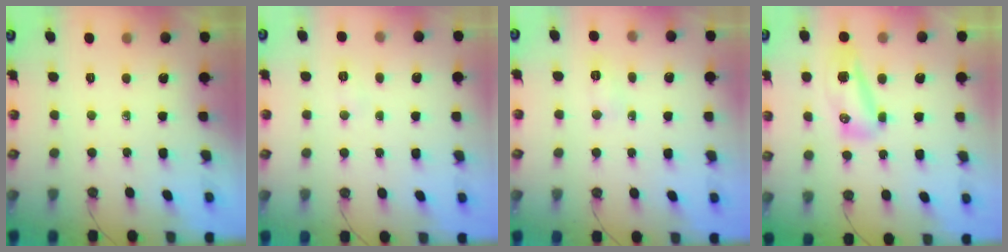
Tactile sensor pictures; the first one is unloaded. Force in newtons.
{"total": 4.9, "press": 4.9, "slide": 0.5}
{"total": 3.8, "press": 3.6, "slide": 1.3}
{"total": 14.0, "press": 10.7, "slide": 9.0}